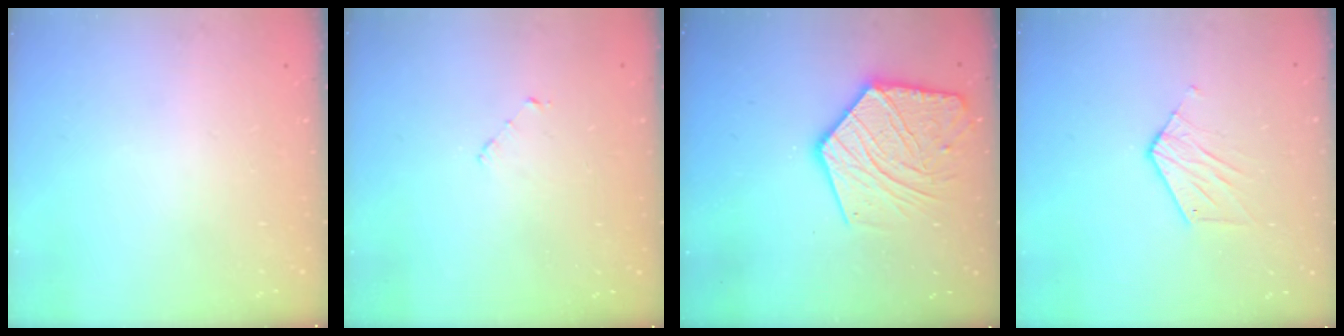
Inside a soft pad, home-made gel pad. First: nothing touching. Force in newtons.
{"total": 2.5, "press": 2.5, "slide": 0.2}
{"total": 17.3, "press": 17.2, "slide": 1.7}
{"total": 6.9, "press": 6.9, "slide": 0.4}